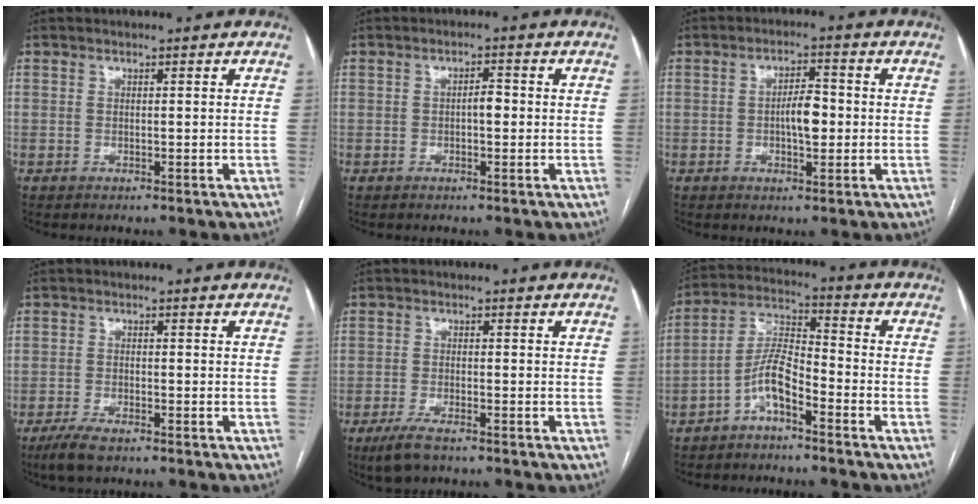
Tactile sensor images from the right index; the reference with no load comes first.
{"total": 2.1, "force": [-0.3, 0.8, 1.9], "torque": [-0.026, 0.006, -0.006]}
{"total": 4.8, "force": [-0.4, 1.7, 4.5], "torque": [-0.077, 0.008, -0.006]}
{"total": 4.1, "force": [-3.0, 0.9, 2.6], "torque": [-0.058, -0.007, -0.056]}
{"total": 4.4, "force": [-3.2, 0.9, 2.9], "torque": [-0.064, -0.008, -0.057]}
{"total": 7.1, "force": [-4.1, 1.9, 5.5], "torque": [-0.119, 0.019, -0.081]}